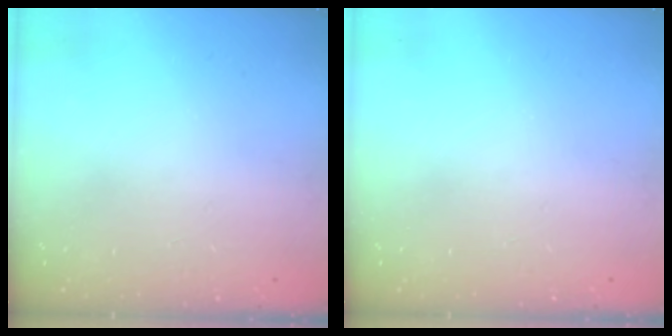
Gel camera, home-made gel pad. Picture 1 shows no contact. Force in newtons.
{"total": 0.0}